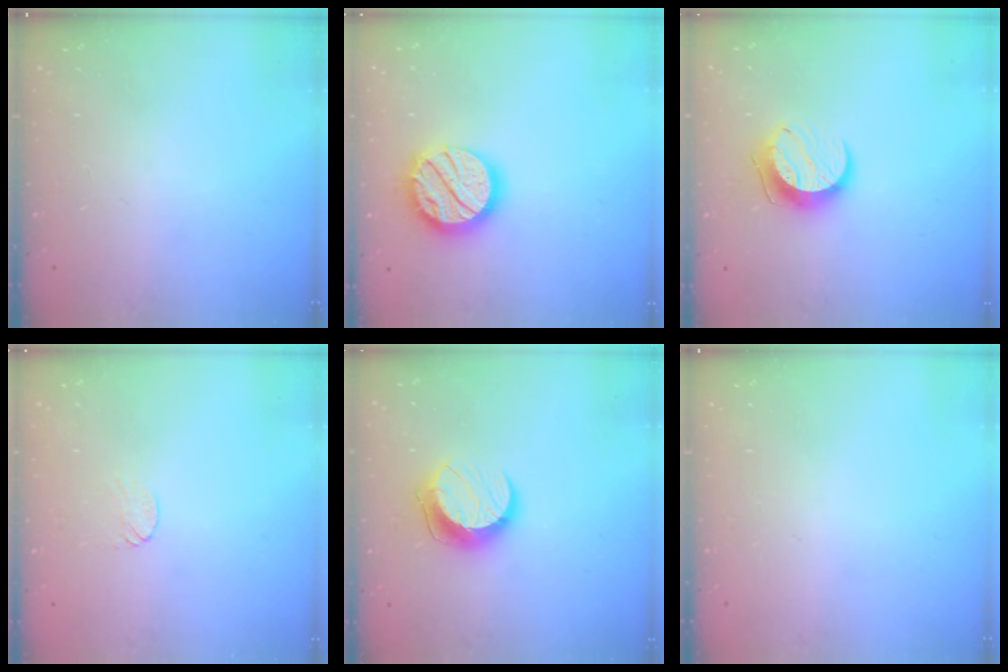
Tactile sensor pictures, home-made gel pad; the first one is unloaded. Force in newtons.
{"total": 17.7, "press": 17.6, "slide": 1.4}
{"total": 10.4, "press": 10.4, "slide": 0.9}
{"total": 4.9, "press": 4.8, "slide": 0.4}
{"total": 10.1, "press": 10.1, "slide": 0.2}
{"total": 0.0}